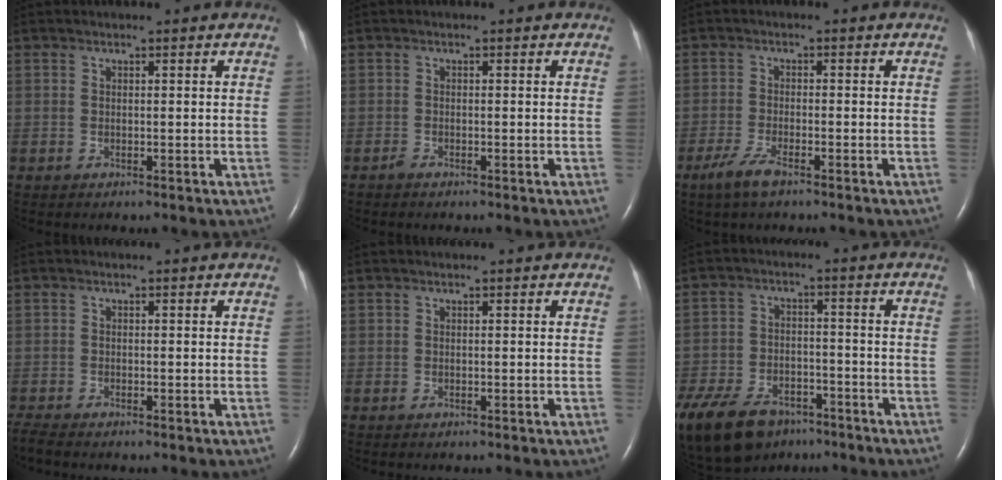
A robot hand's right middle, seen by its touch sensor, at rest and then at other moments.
{"total": 0.6, "force": [-0.6, 0.1, 0.2], "torque": [-0.010, -0.002, -0.013]}
{"total": 3.8, "force": [-2.7, 0.6, 2.6], "torque": [-0.066, -0.007, -0.052]}
{"total": 1.7, "force": [-1.6, -0.1, 0.5], "torque": [-0.018, -0.008, -0.034]}
{"total": 0.0}
{"total": 22.1, "force": [-14.5, 12.7, 10.7], "torque": [-0.315, -0.038, -0.227]}